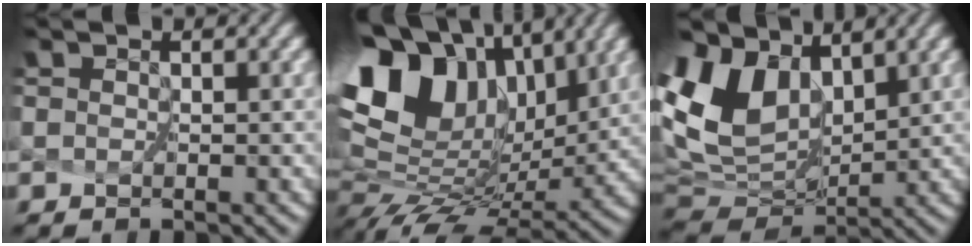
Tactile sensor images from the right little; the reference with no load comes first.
{"total": 12.0, "force": [4.6, 7.7, 7.9], "torque": [-0.150, 0.016, 0.100]}
{"total": 9.5, "force": [4.1, 6.2, 5.9], "torque": [-0.161, 0.016, 0.092]}